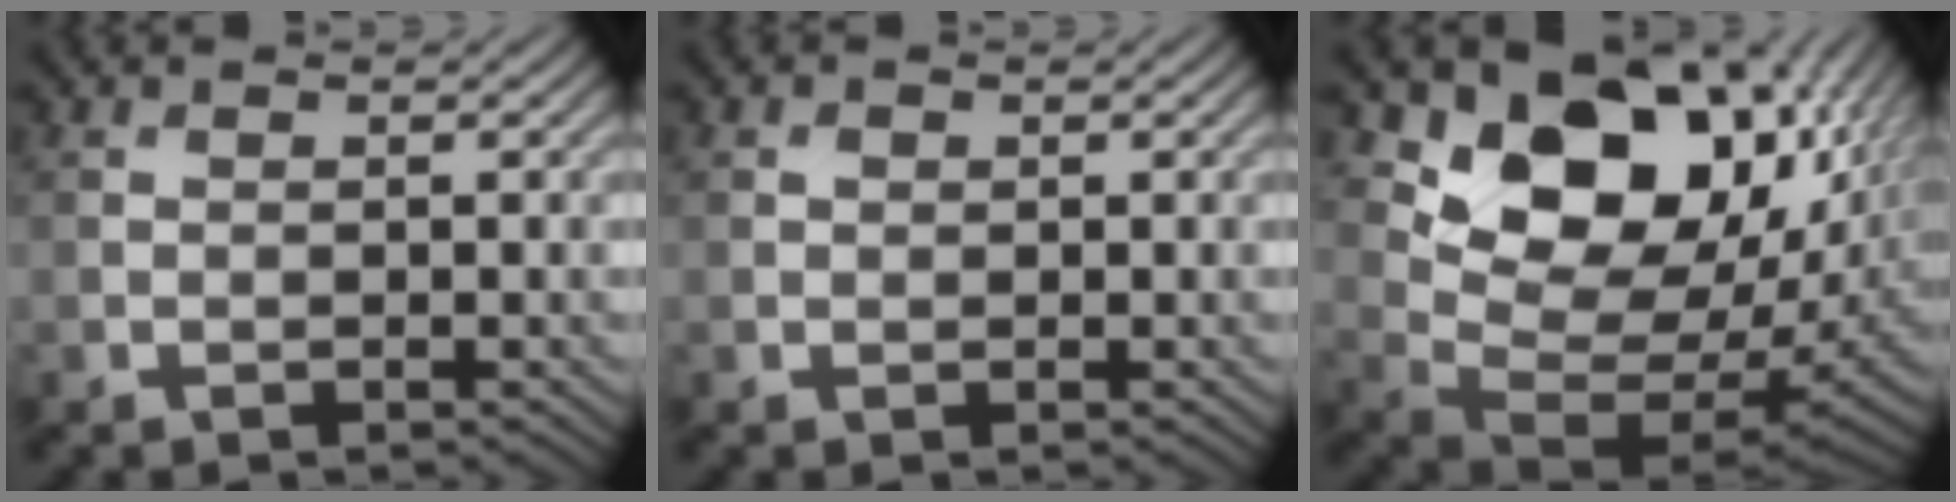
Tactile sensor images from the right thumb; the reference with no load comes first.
{"total": 0.5, "force": [0.2, 0.4, 0.2], "torque": [-0.004, -0.002, 0.003]}
{"total": 14.9, "force": [5.2, 9.9, 9.7], "torque": [-0.150, -0.003, 0.104]}